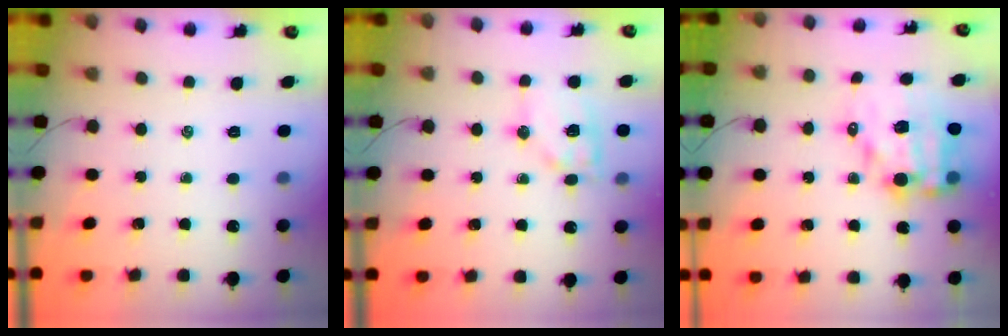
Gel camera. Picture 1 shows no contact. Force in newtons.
{"total": 11.4, "press": 11.3, "slide": 1.5}
{"total": 11.7, "press": 11.3, "slide": 2.9}